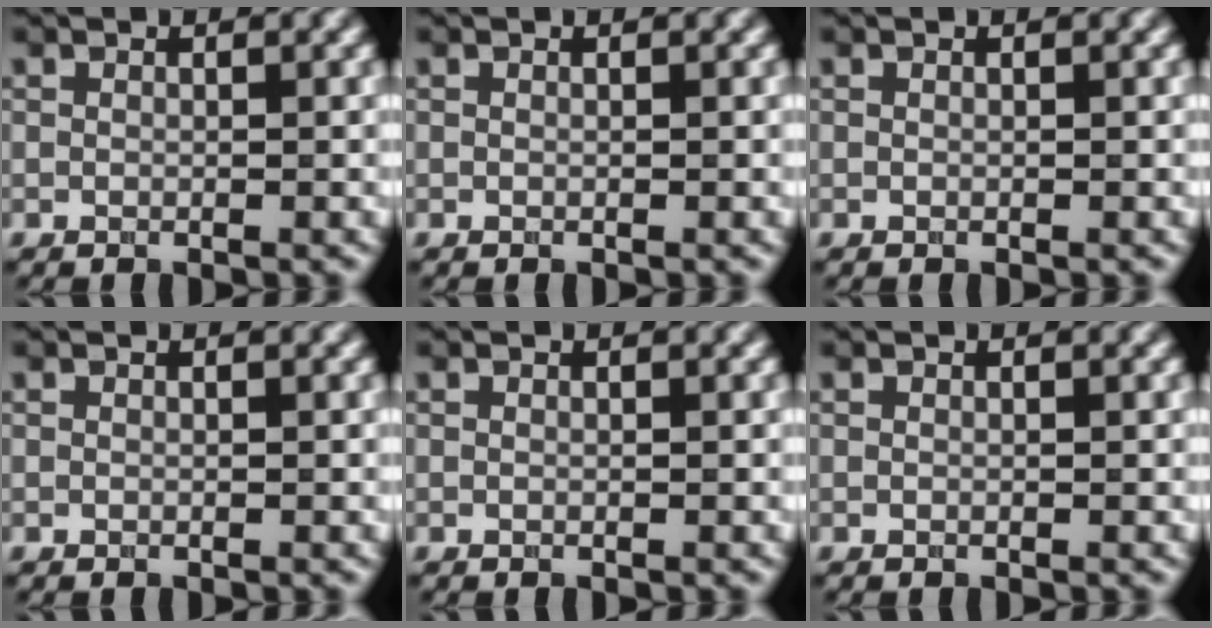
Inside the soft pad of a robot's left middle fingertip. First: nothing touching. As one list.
[{"total": 0.0}, {"total": 0.0}, {"total": 0.0}, {"total": 0.0}, {"total": 0.0}]